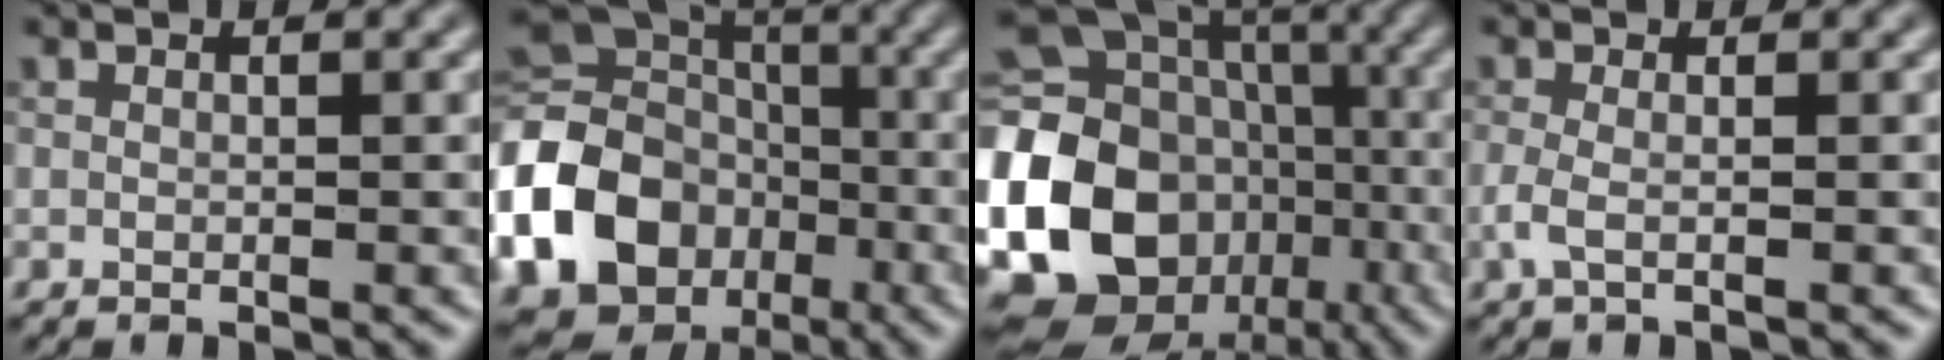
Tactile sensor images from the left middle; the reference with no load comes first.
{"total": 19.0, "force": [-6.4, 15.7, 8.5], "torque": [-0.205, -0.020, -0.142]}
{"total": 21.6, "force": [-5.6, 18.2, 10.2], "torque": [-0.233, -0.020, -0.119]}
{"total": 1.6, "force": [-0.3, 0.5, 1.5], "torque": [-0.035, -0.002, -0.012]}